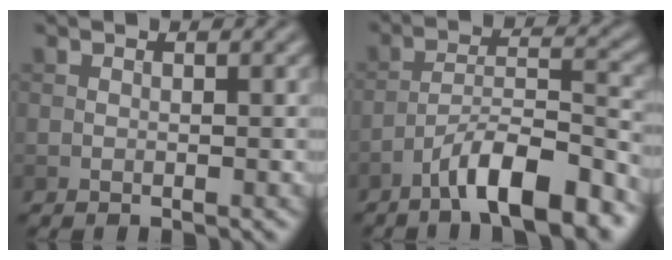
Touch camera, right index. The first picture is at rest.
{"total": 8.8, "force": [-6.0, 1.9, 6.1], "torque": [-0.097, 0.011, -0.101]}